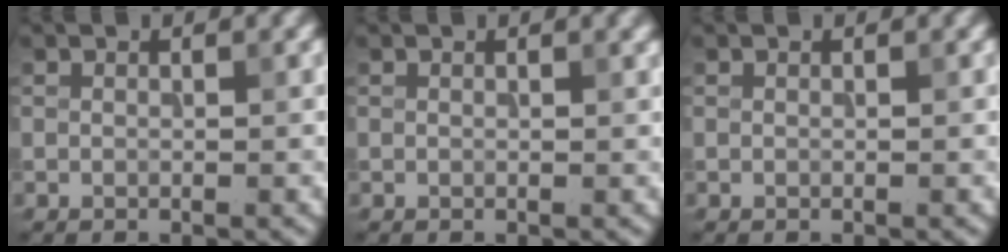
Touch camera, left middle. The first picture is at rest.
{"total": 0.7, "force": [0.4, 0.2, 0.5], "torque": [-0.001, 0.004, 0.006]}
{"total": 0.0}